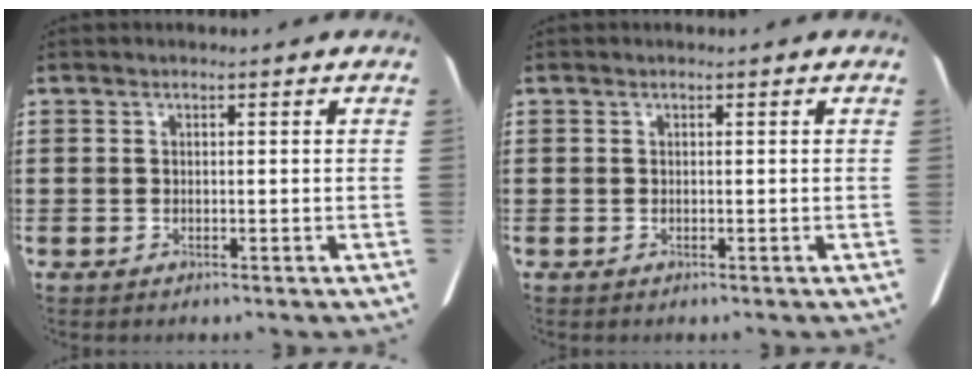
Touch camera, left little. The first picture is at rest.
{"total": 0.0}